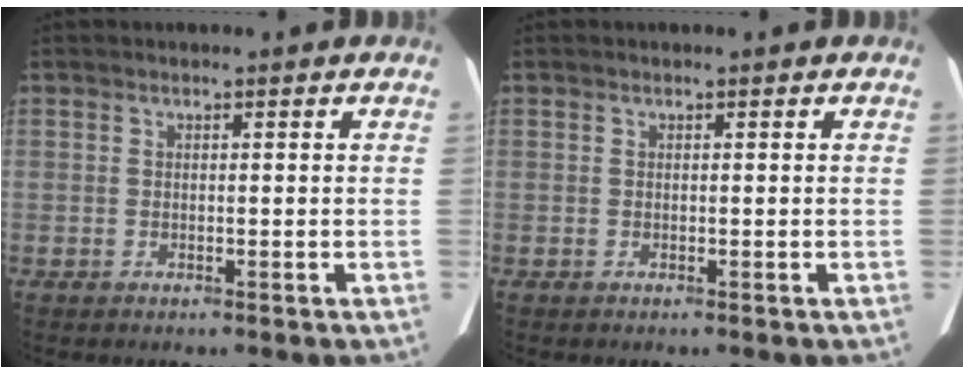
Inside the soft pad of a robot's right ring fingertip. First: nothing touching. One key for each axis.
{"total": 0.0}